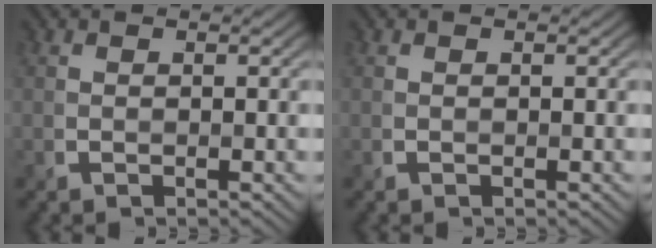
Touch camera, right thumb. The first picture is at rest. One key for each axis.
{"total": 0.0}